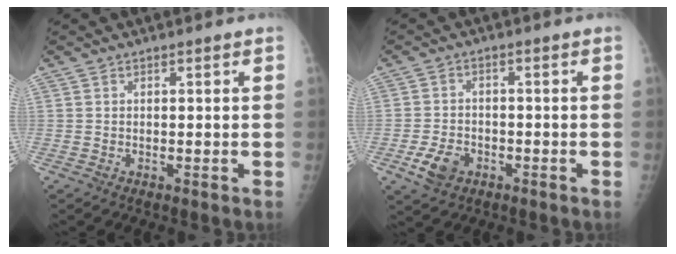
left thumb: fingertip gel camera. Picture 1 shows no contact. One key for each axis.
{"total": 5.6, "fx": -2.5, "fy": 3.9, "fz": 3.1, "tx": -0.055, "ty": 0.010, "tz": -0.042}